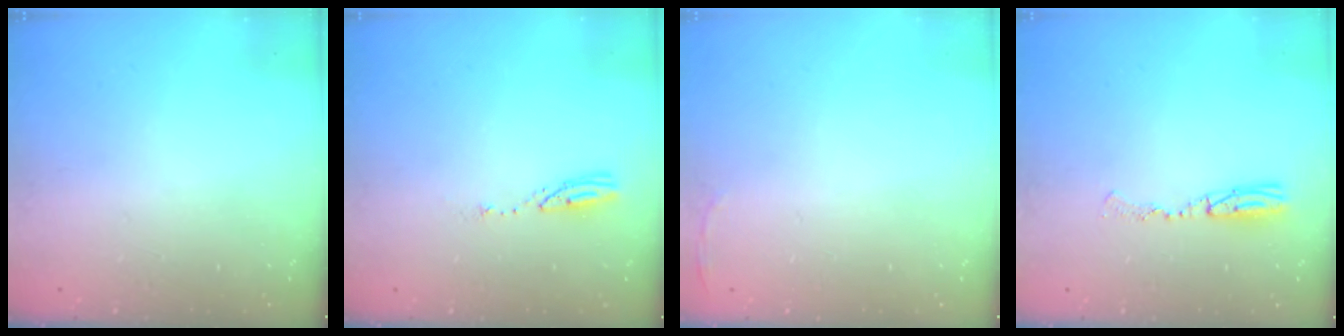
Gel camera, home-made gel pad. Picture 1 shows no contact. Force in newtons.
{"total": 4.1, "press": 4.1, "slide": 0.3}
{"total": 2.8, "press": 2.6, "slide": 0.9}
{"total": 5.6, "press": 5.3, "slide": 1.9}